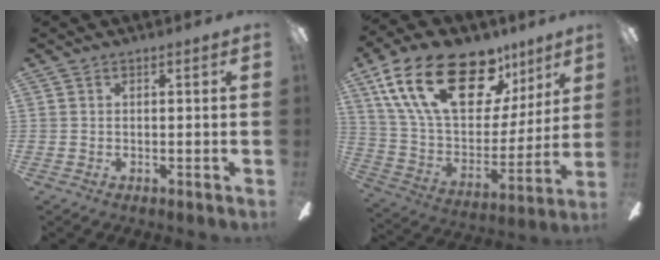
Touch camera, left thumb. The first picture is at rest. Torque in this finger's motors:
{"motor_torque": [0.64, 0.74, 1.79, -0.98, 0.39]}